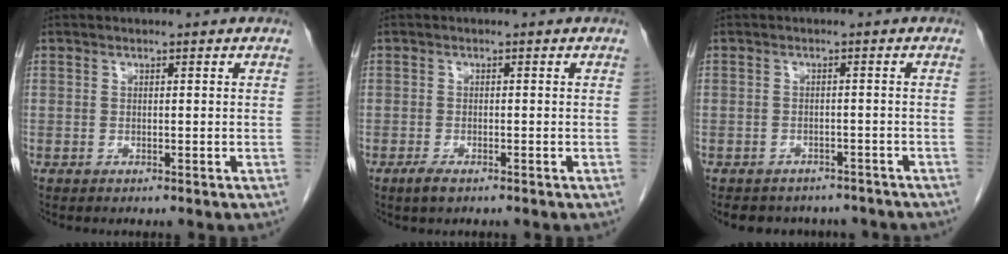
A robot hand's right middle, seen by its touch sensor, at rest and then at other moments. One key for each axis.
{"total": 1.9, "fx": -1.2, "fy": 0.5, "fz": 1.3, "tx": -0.031, "ty": -0.004, "tz": -0.023}
{"total": 8.5, "fx": -7.5, "fy": 3.8, "fz": 1.5, "tx": -0.017, "ty": 0.010, "tz": -0.083}